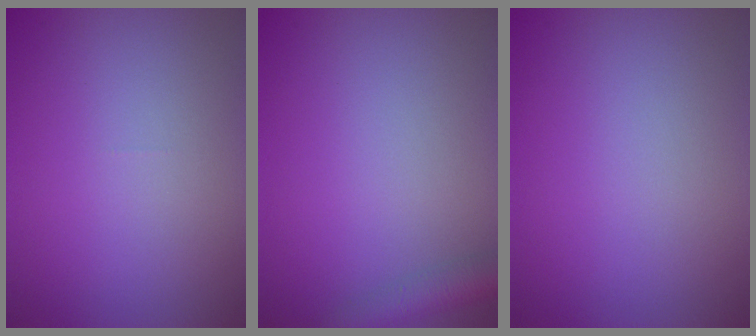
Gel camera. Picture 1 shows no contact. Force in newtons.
{"total": 3.3, "press": 3.3, "slide": 0.2}
{"total": 0.0}